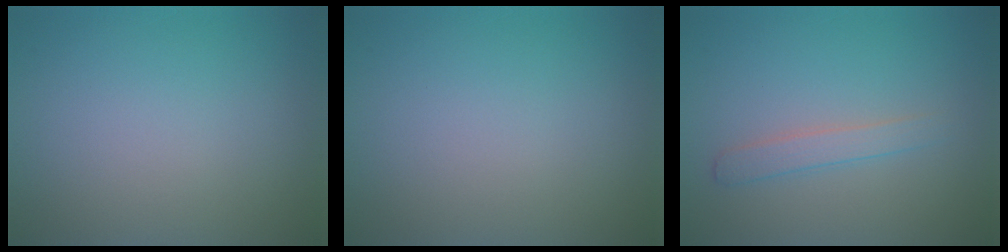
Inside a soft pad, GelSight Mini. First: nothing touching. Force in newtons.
{"total": 0.0}
{"total": 1.8, "press": 1.8, "slide": 0.1}